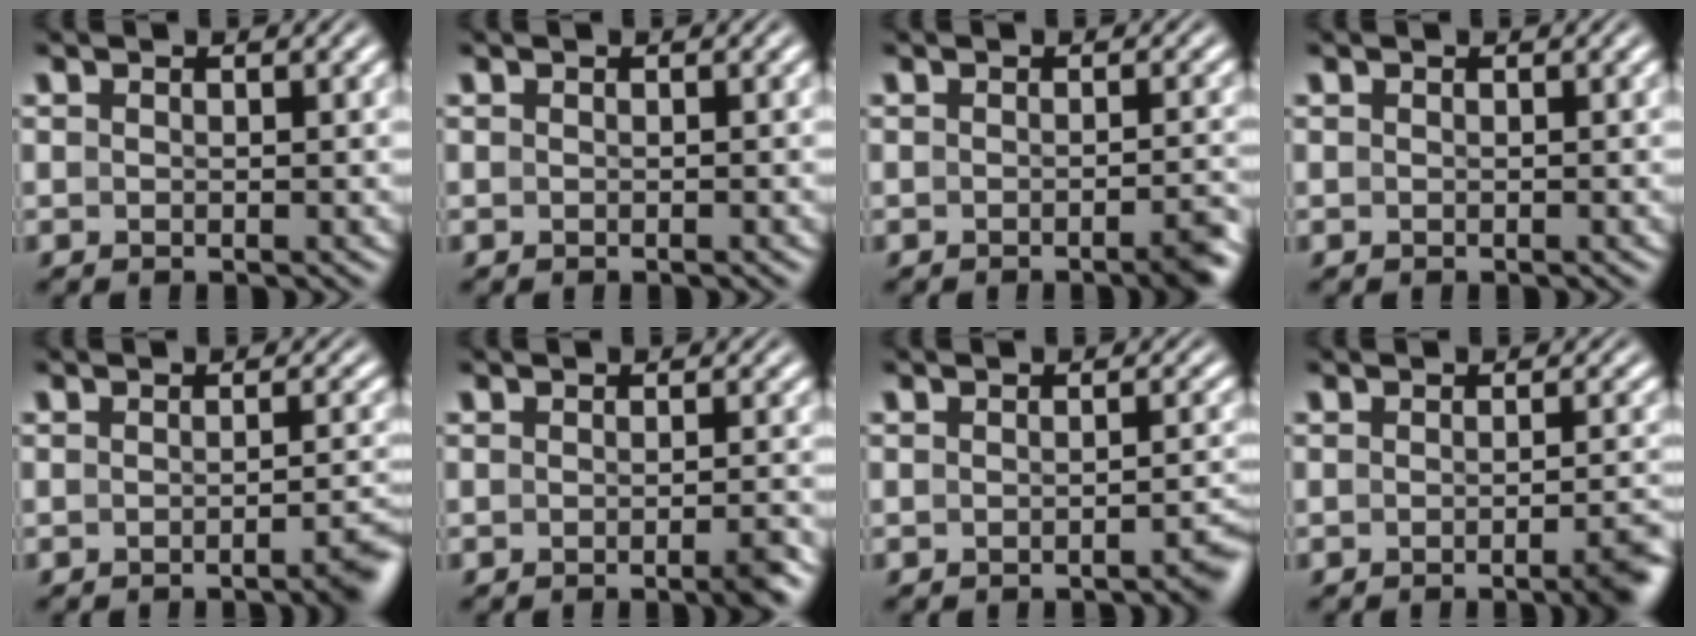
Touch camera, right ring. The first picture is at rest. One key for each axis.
{"total": 0.0}
{"total": 2.4, "fx": -1.7, "fy": 0.1, "fz": 1.7, "tx": -0.020, "ty": 0.003, "tz": -0.030}
{"total": 0.0}
{"total": 3.3, "fx": -2.3, "fy": 0.2, "fz": 2.4, "tx": -0.022, "ty": 0.007, "tz": -0.042}
{"total": 1.8, "fx": -1.3, "fy": -0.2, "fz": 1.2, "tx": -0.017, "ty": 0.005, "tz": -0.026}
{"total": 2.5, "fx": -2.0, "fy": 0.1, "fz": 1.4, "tx": -0.016, "ty": 0.004, "tz": -0.033}
{"total": 3.3, "fx": -2.1, "fy": 0.2, "fz": 2.5, "tx": -0.025, "ty": 0.005, "tz": -0.039}